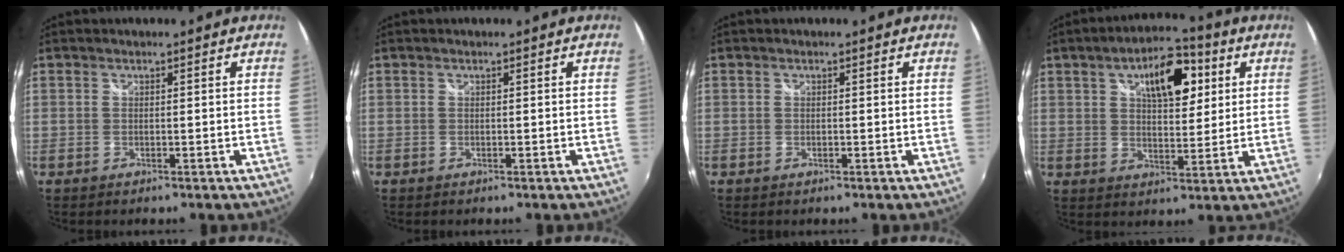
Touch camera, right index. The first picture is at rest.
{"total": 0.0}
{"total": 0.0}
{"total": 12.1, "force": [4.8, 5.5, 9.6], "torque": [-0.142, 0.029, 0.075]}